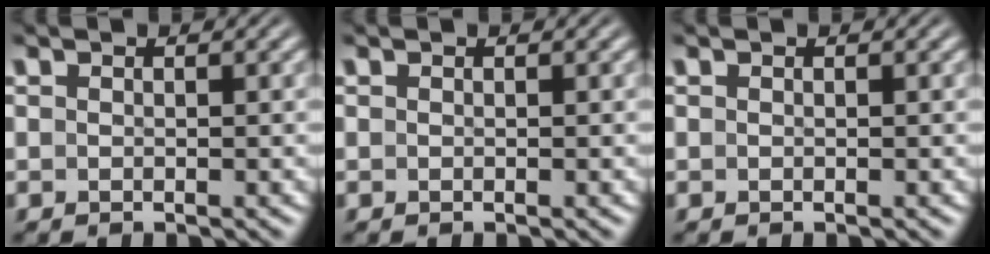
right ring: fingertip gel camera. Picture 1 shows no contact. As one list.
[{"total": 0.0}, {"total": 0.0}]